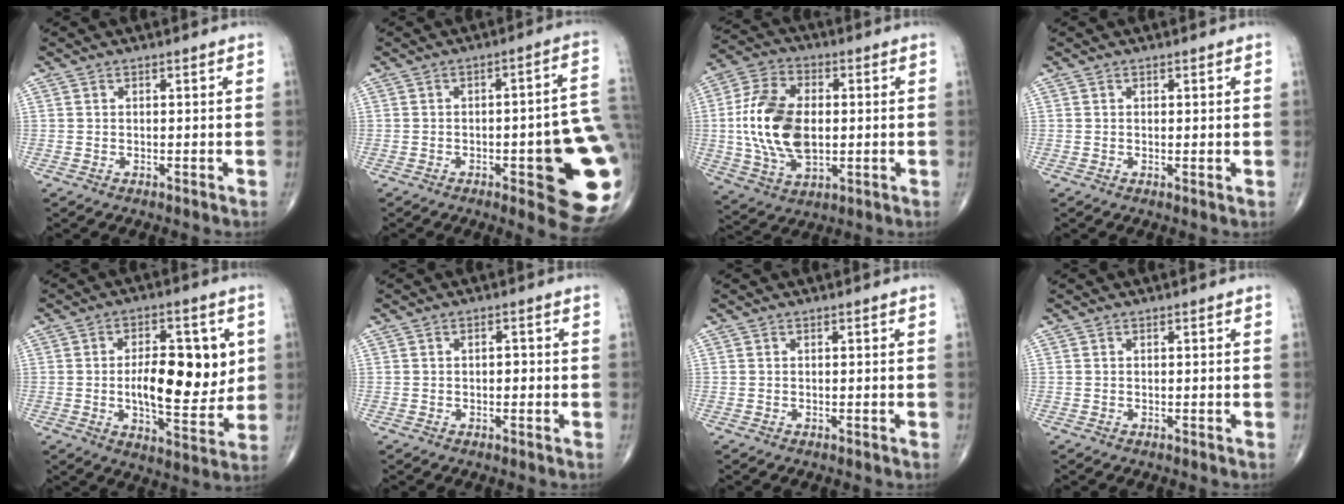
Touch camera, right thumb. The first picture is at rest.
{"total": 19.1, "force": [-3.4, 5.1, 18.1], "torque": [-0.177, 0.014, -0.028]}
{"total": 16.6, "force": [0.1, 10.0, 13.2], "torque": [-0.250, 0.006, 0.004]}
{"total": 0.8, "force": [0.1, 0.2, 0.7], "torque": [-0.014, -0.004, 0.001]}
{"total": 15.5, "force": [1.3, 7.1, 13.7], "torque": [-0.174, -0.013, 0.024]}
{"total": 1.4, "force": [-0.1, 0.9, 1.1], "torque": [-0.008, 0.004, -0.005]}
{"total": 0.0}
{"total": 0.0}